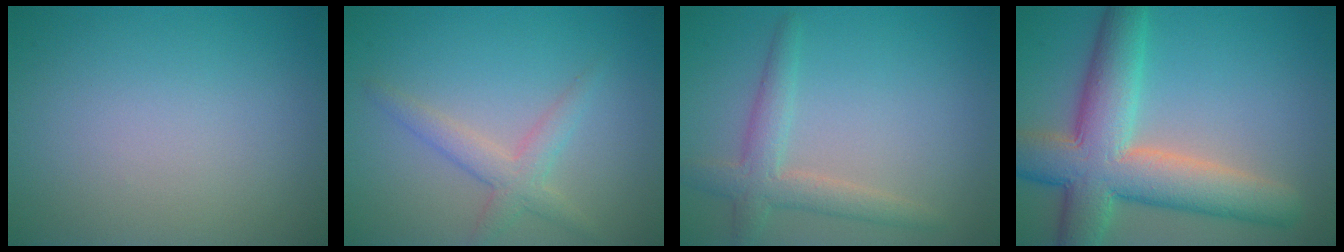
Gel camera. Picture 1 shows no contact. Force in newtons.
{"total": 2.6, "press": 2.6, "slide": 0.2}
{"total": 3.2, "press": 3.1, "slide": 0.3}
{"total": 9.9, "press": 9.9, "slide": 0.6}